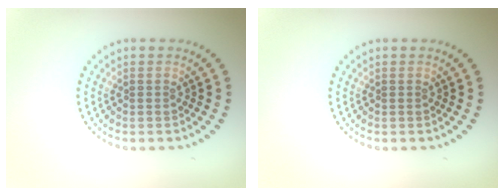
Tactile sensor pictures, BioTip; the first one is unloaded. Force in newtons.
{"total": 0.0}